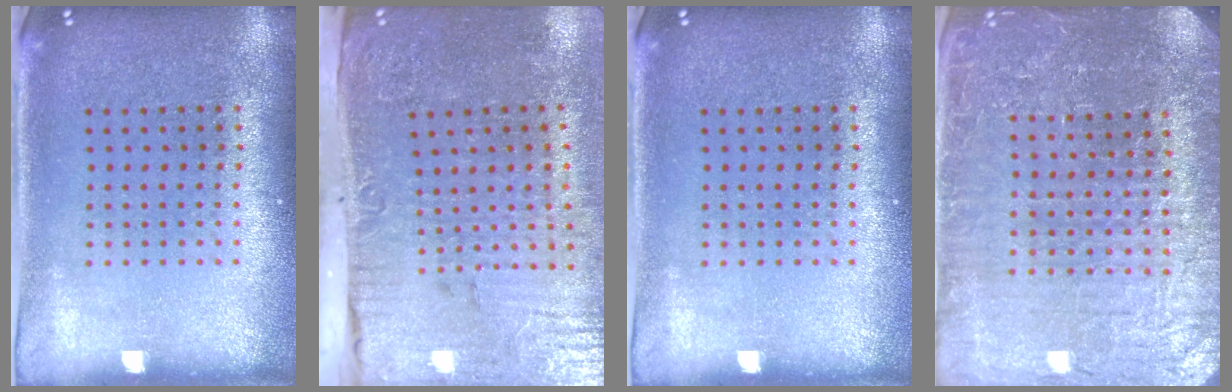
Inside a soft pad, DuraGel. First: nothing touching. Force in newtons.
{"total": 5.0, "press": 4.1, "slide": 2.8}
{"total": 0.0}
{"total": 4.7, "press": 4.4, "slide": 1.6}